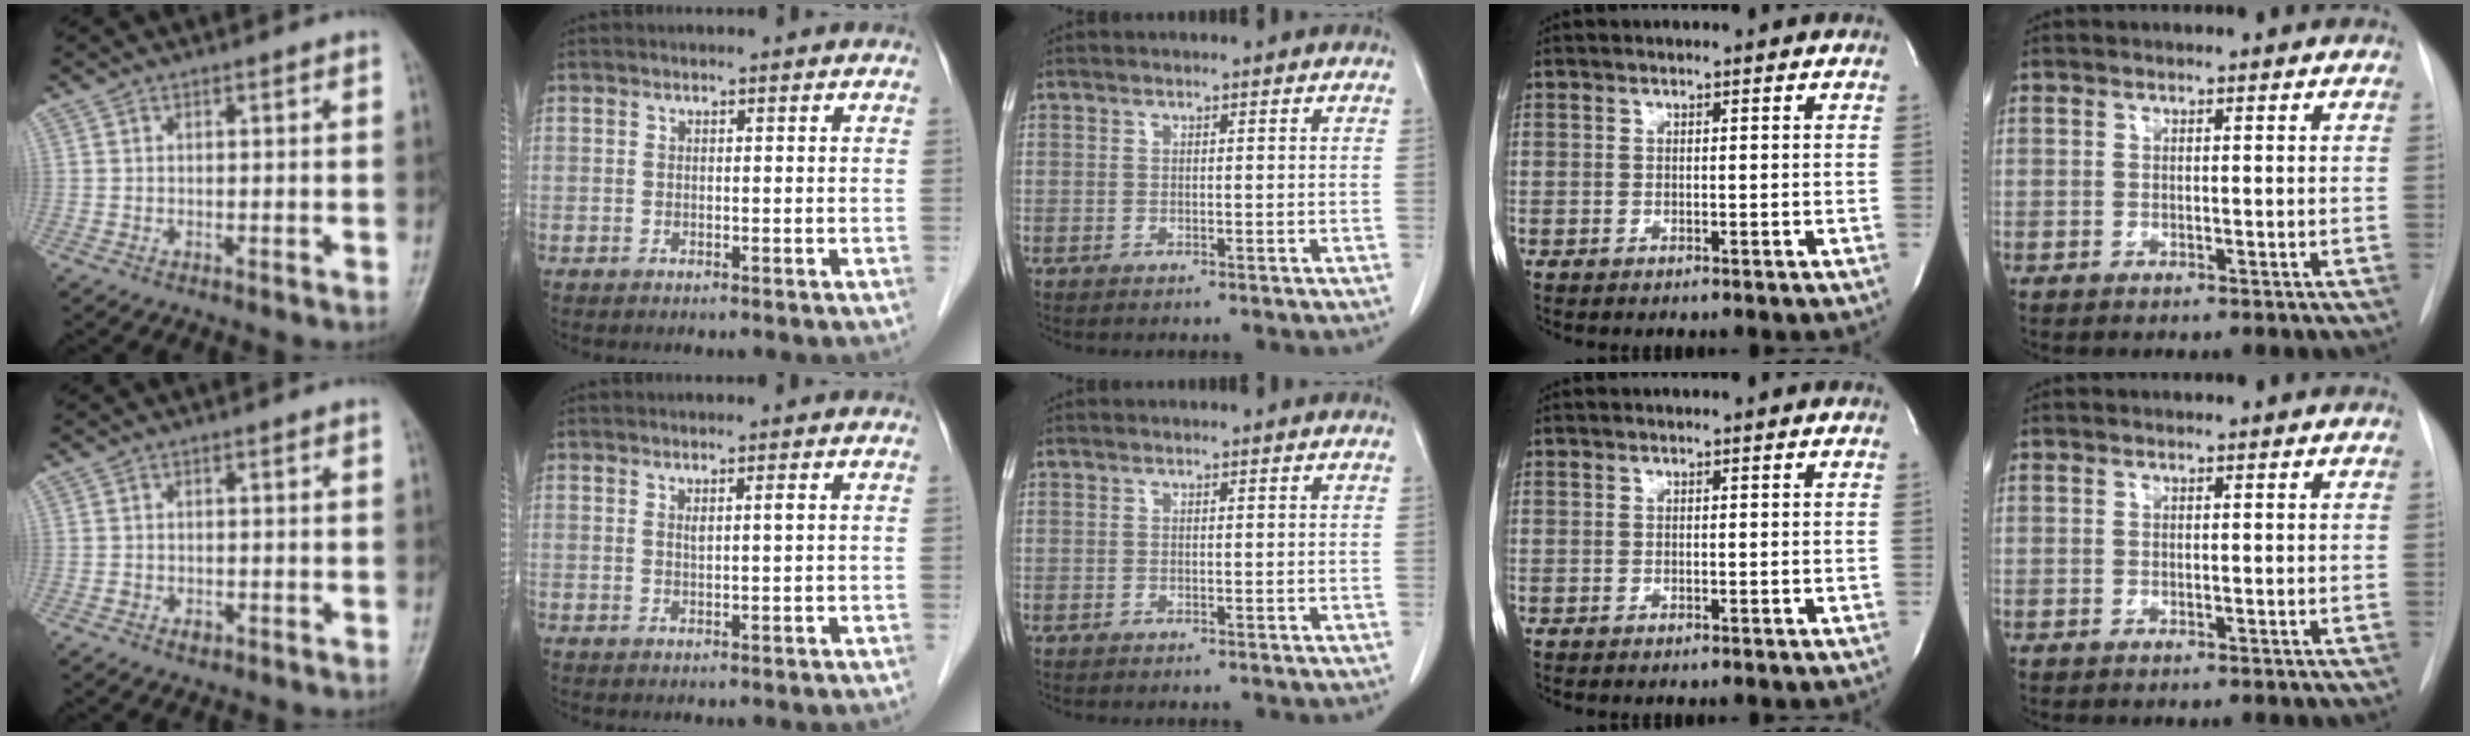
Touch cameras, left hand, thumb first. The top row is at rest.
{"thumb": {"total": 1.3, "force": [-0.8, 0.9, 0.6], "torque": [-0.005, 0.008, -0.009]}, "index": {"total": 1.1, "force": [0.4, -0.2, 1.1], "torque": [-0.021, -0.003, 0.007]}}